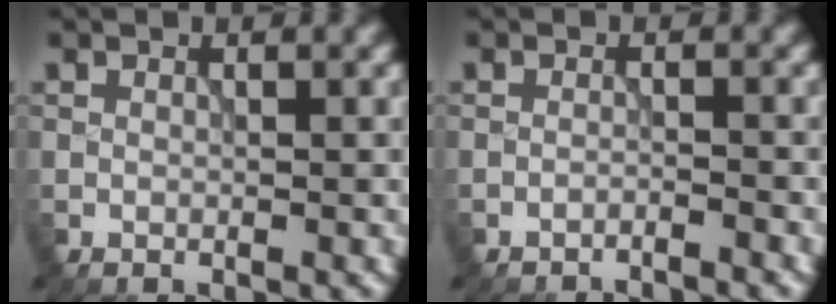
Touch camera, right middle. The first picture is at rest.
{"total": 1.7, "force": [-1.6, 0.1, 0.3], "torque": [0.002, -0.003, -0.032]}